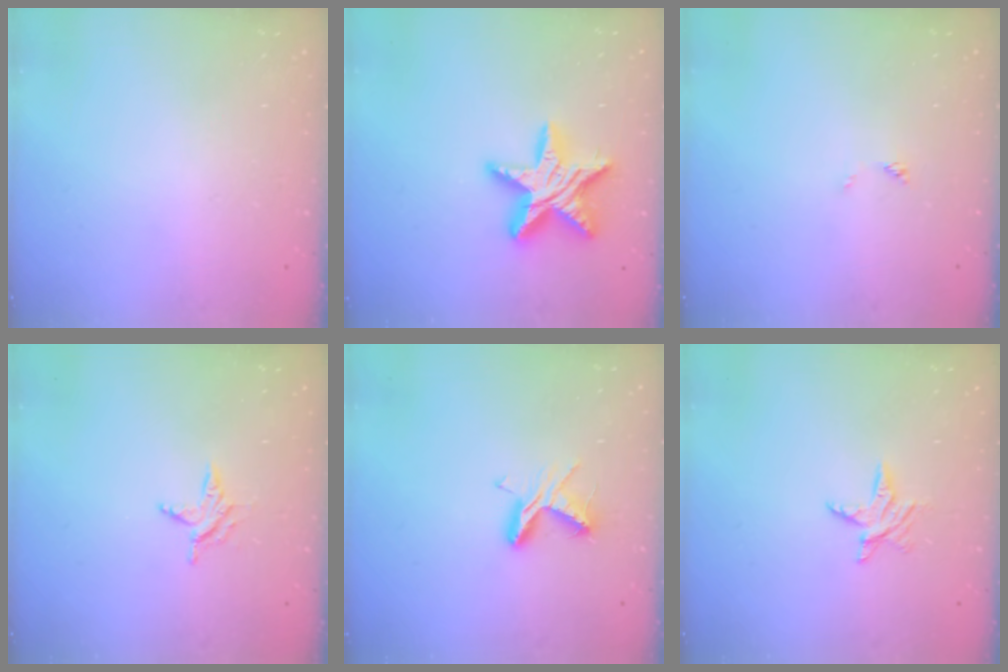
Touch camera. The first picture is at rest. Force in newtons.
{"total": 16.9, "press": 16.9, "slide": 1.1}
{"total": 0.0}
{"total": 3.7, "press": 3.7, "slide": 0.4}
{"total": 7.1, "press": 7.0, "slide": 0.5}
{"total": 5.8, "press": 5.7, "slide": 0.6}